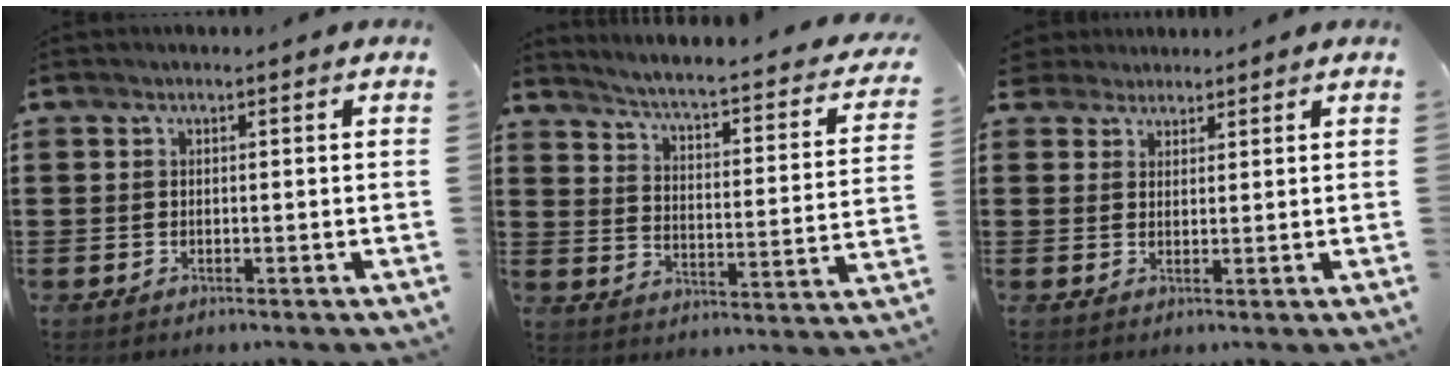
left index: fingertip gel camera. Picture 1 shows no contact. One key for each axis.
{"total": 2.8, "fx": 2.1, "fy": -0.4, "fz": 1.8, "tx": -0.051, "ty": -0.034, "tz": 0.020}
{"total": 2.2, "fx": 1.8, "fy": 1.2, "fz": -0.3, "tx": 0.003, "ty": 0.006, "tz": 0.033}